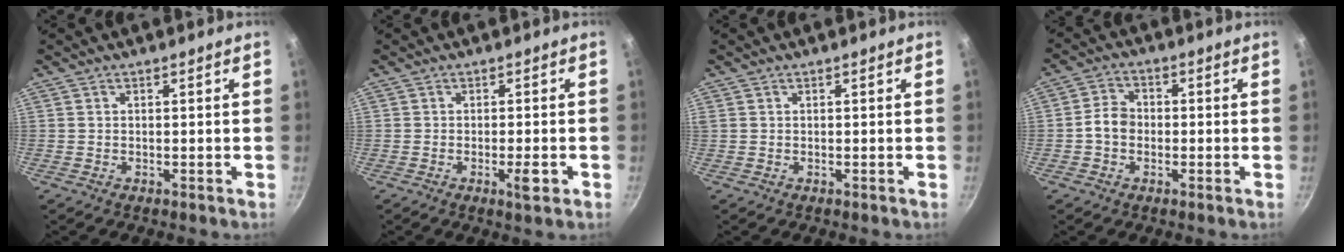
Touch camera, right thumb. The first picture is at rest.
{"total": 3.3, "force": [-1.1, 0.8, 3.0], "torque": [-0.042, 0.006, -0.016]}
{"total": 0.0}
{"total": 4.6, "force": [-0.8, 3.7, 2.5], "torque": [-0.027, 0.021, -0.023]}